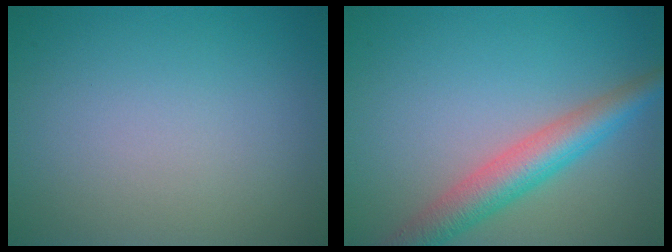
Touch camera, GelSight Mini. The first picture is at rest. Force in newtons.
{"total": 5.0, "press": 5.0, "slide": 0.3}